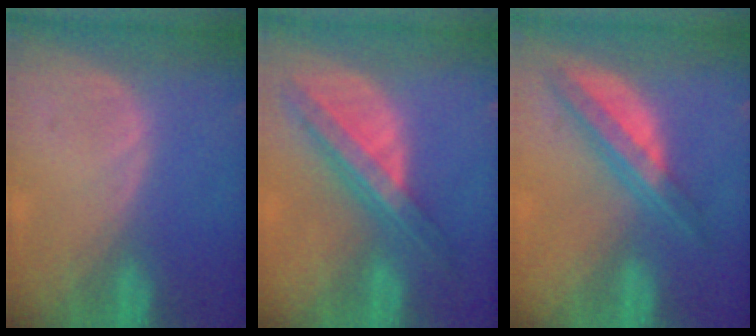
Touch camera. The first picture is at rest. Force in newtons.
{"total": 8.3, "press": 7.1, "slide": 4.4}
{"total": 6.6, "press": 5.8, "slide": 3.1}